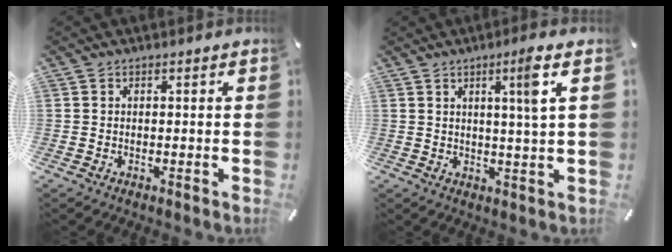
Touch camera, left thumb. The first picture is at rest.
{"total": 6.3, "force": [2.7, -0.3, 5.7], "torque": [-0.101, -0.009, 0.036]}